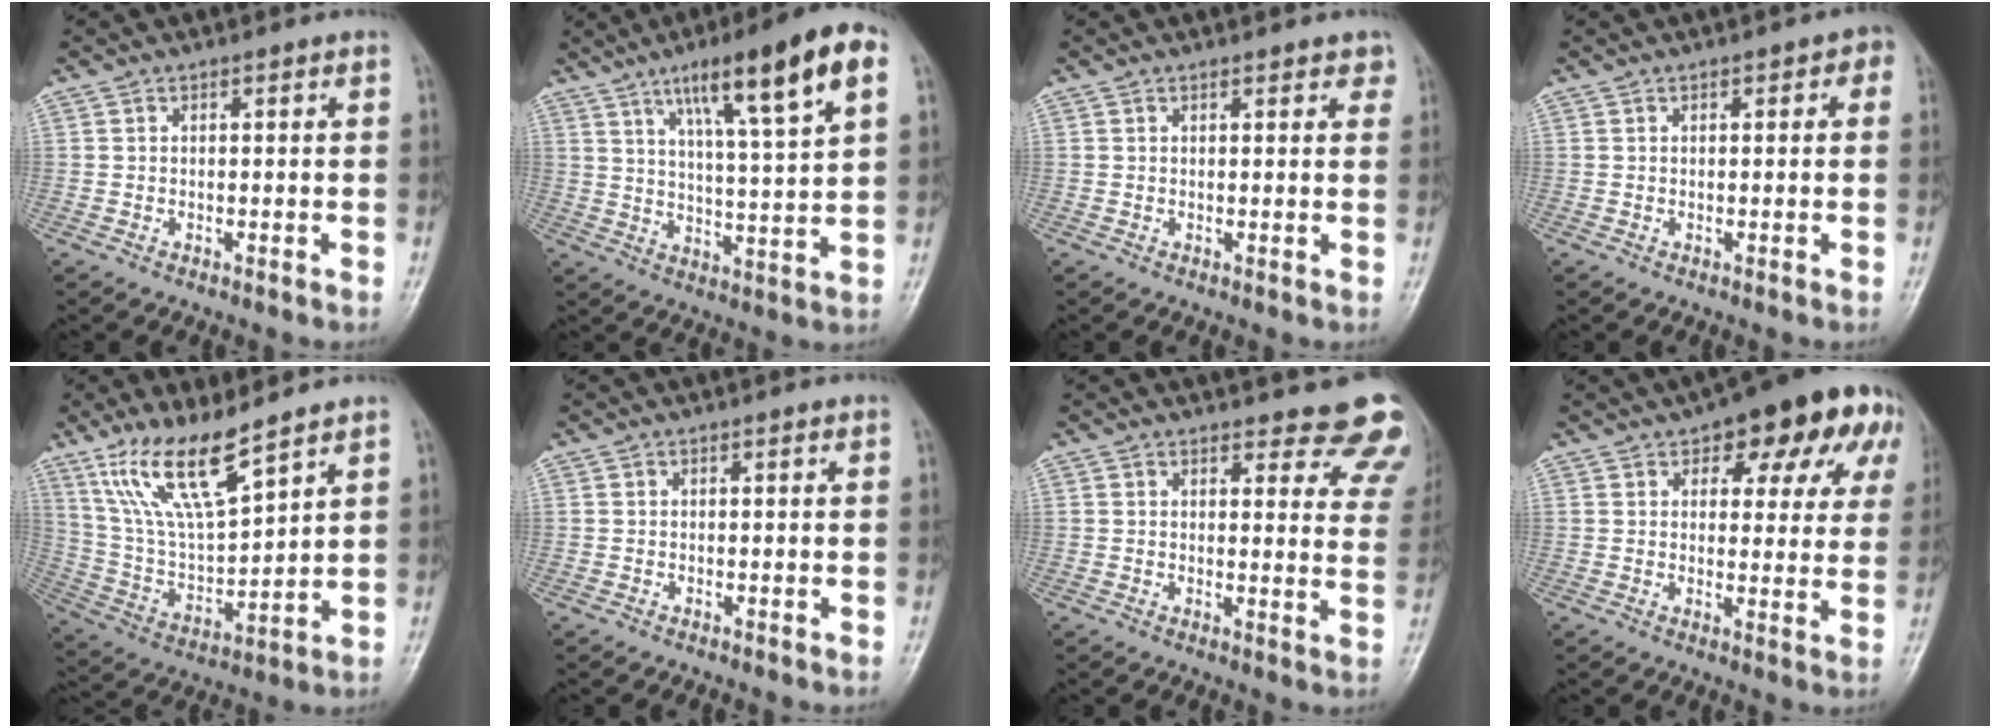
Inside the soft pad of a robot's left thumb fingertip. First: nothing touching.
{"total": 17.3, "force": [8.4, 2.5, 14.9], "torque": [-0.224, -0.017, 0.131]}
{"total": 2.6, "force": [1.7, 1.1, 1.6], "torque": [-0.004, -0.005, 0.017]}
{"total": 3.0, "force": [0.9, 1.4, 2.4], "torque": [-0.020, 0.004, 0.004]}
{"total": 14.1, "force": [9.9, 3.3, 9.5], "torque": [-0.172, -0.052, 0.209]}
{"total": 0.0}
{"total": 13.4, "force": [12.1, 4.1, 3.9], "torque": [0.014, -0.081, 0.107]}
{"total": 17.0, "force": [8.4, 8.0, 12.4], "torque": [-0.107, -0.003, 0.102]}